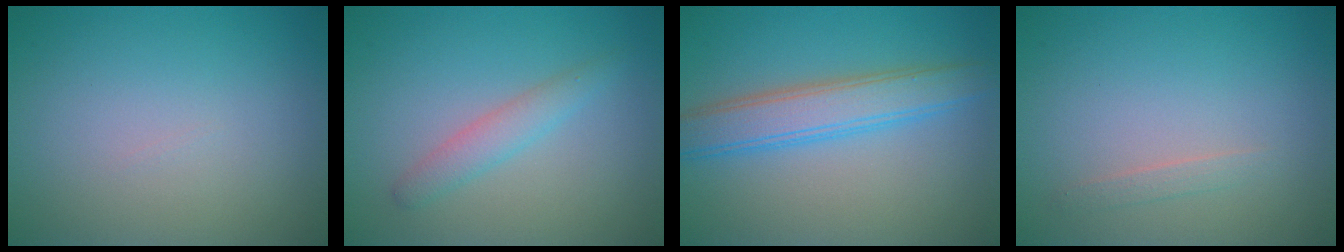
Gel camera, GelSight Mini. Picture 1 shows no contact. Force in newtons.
{"total": 2.1, "press": 2.1, "slide": 0.1}
{"total": 4.6, "press": 4.6, "slide": 0.2}
{"total": 0.8, "press": 0.8, "slide": 0.0}